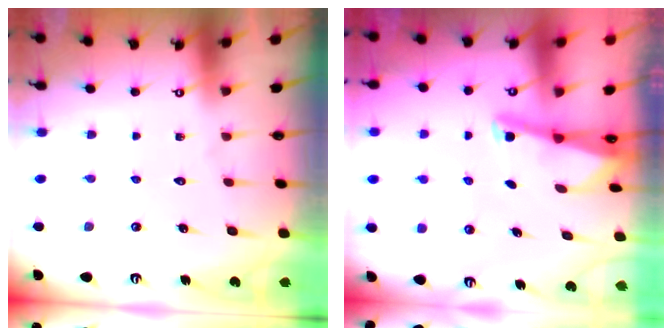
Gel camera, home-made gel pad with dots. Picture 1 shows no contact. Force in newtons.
{"total": 2.3, "press": 2.3, "slide": 0.3}